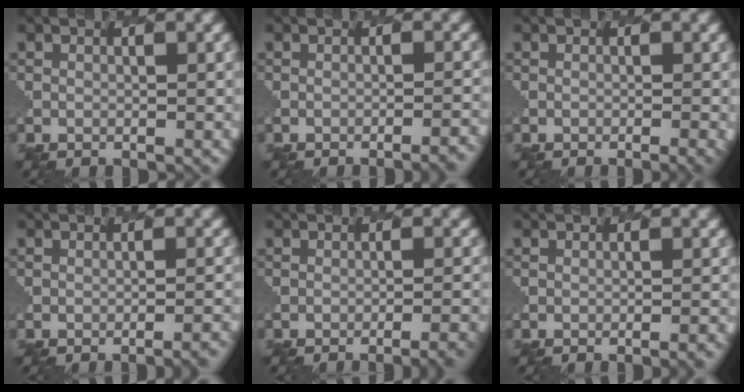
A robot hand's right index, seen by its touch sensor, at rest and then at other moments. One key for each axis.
{"total": 2.8, "fx": -2.1, "fy": 0.6, "fz": 1.7, "tx": -0.010, "ty": 0.012, "tz": -0.023}
{"total": 1.2, "fx": -0.6, "fy": 0.3, "fz": 1.0, "tx": -0.010, "ty": 0.004, "tz": -0.014}
{"total": 2.8, "fx": -2.0, "fy": 0.7, "fz": 1.8, "tx": -0.010, "ty": 0.010, "tz": -0.022}
{"total": 4.5, "fx": -3.2, "fy": 1.1, "fz": 3.0, "tx": -0.028, "ty": 0.015, "tz": -0.030}
{"total": 1.8, "fx": -1.2, "fy": 0.5, "fz": 1.3, "tx": -0.004, "ty": 0.010, "tz": -0.017}